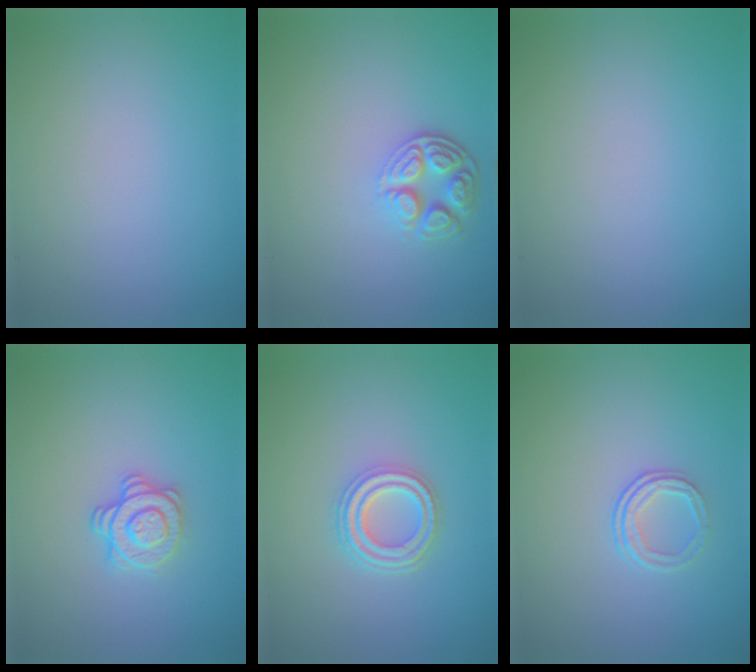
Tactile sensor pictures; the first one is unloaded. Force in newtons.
{"total": 3.9, "press": 3.1, "slide": 2.4}
{"total": 0.0}
{"total": 2.9, "press": 2.5, "slide": 1.4}
{"total": 4.0, "press": 3.1, "slide": 2.5}
{"total": 2.1, "press": 1.4, "slide": 1.5}